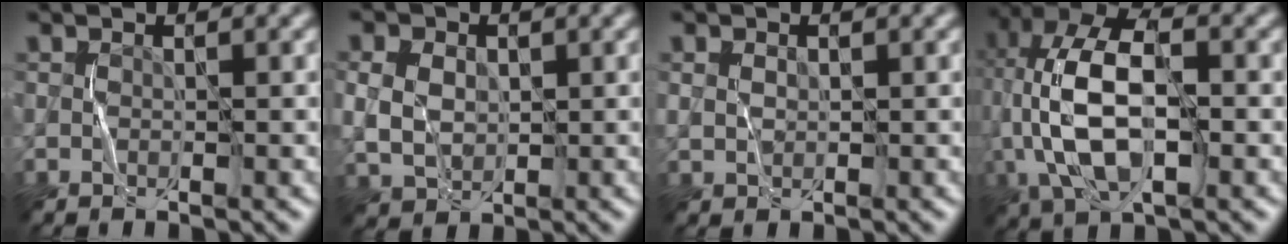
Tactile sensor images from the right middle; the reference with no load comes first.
{"total": 3.5, "force": [0.4, 2.8, 2.1], "torque": [-0.045, 0.005, 0.005]}
{"total": 0.9, "force": [0.3, 0.7, 0.4], "torque": [-0.010, -0.001, 0.010]}
{"total": 10.6, "force": [-0.6, 5.3, 9.2], "torque": [-0.198, 0.017, -0.019]}